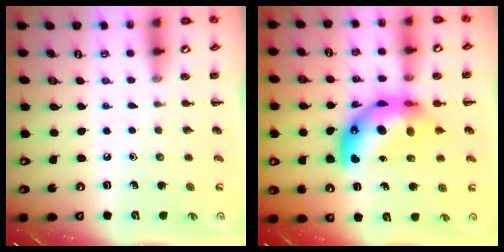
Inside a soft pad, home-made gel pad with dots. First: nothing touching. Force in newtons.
{"total": 13.0, "press": 12.4, "slide": 4.0}